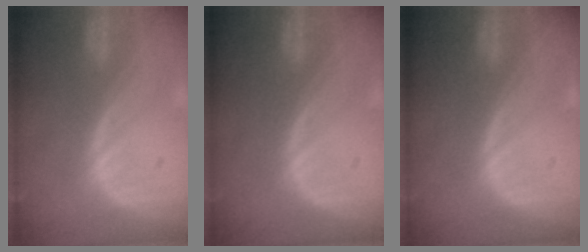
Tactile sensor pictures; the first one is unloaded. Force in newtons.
{"total": 0.0}
{"total": 0.0}